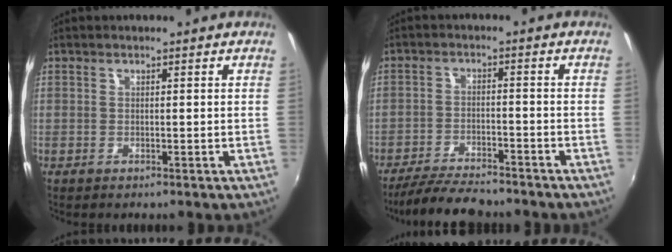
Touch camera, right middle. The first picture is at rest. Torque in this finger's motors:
{"motor_torque": [0.51, -0.51, 0.13, 0.09]}